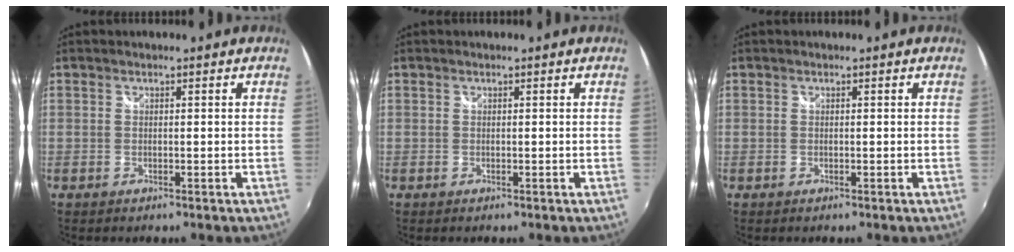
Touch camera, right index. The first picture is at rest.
{"total": 0.0}
{"total": 0.0}